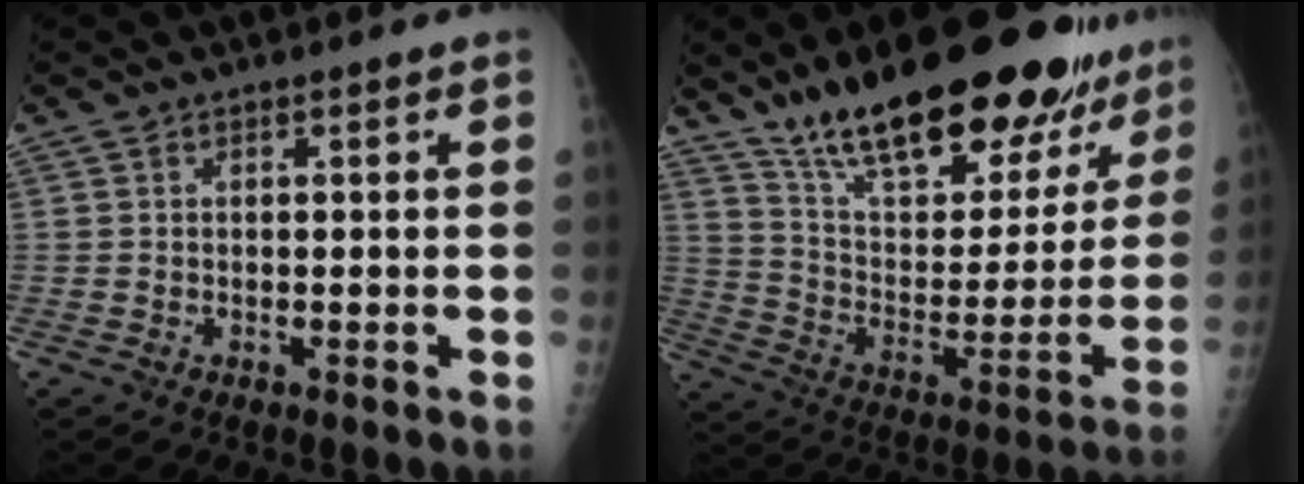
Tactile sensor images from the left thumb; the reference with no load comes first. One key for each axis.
{"total": 28.6, "fx": 21.0, "fy": 10.2, "fz": 16.4, "tx": -0.210, "ty": -0.081, "tz": 0.326}